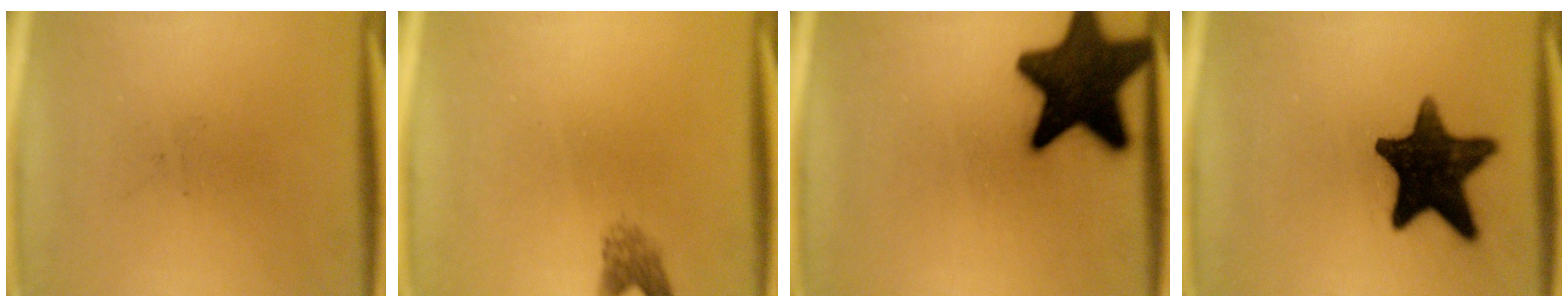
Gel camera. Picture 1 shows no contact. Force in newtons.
{"total": 2.1}
{"total": 17.8}
{"total": 15.5}